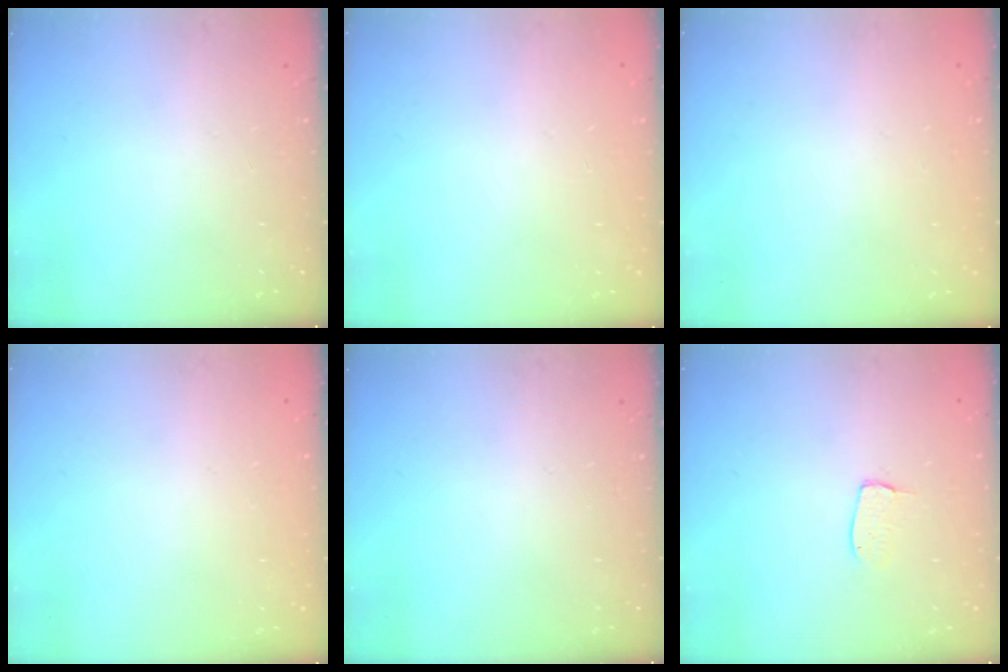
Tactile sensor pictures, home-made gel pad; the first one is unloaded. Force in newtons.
{"total": 0.0}
{"total": 0.0}
{"total": 0.0}
{"total": 0.0}
{"total": 4.2, "press": 4.2, "slide": 0.2}